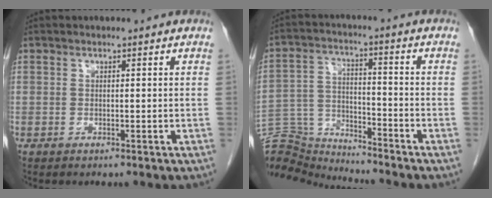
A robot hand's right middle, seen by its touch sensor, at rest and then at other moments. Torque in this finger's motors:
{"motor_torque": [-0.39, -0.58, -0.01, -0.01]}